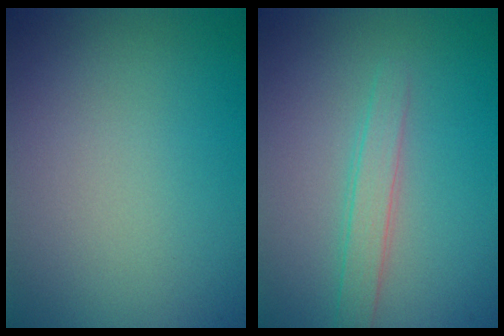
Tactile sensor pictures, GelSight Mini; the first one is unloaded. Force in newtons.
{"total": 2.1, "press": 2.1, "slide": 0.0}